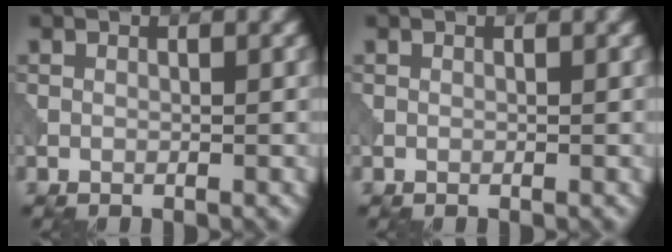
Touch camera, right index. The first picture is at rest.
{"total": 0.0}